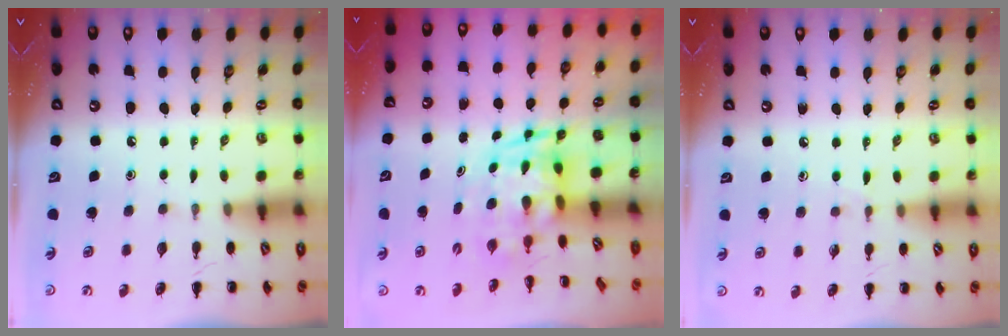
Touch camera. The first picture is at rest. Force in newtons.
{"total": 3.2, "press": 3.1, "slide": 0.8}
{"total": 4.6, "press": 4.2, "slide": 1.9}